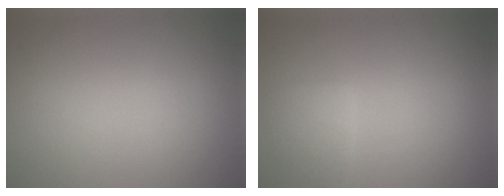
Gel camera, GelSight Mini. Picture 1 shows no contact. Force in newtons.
{"total": 1.7, "press": 1.7, "slide": 0.1}